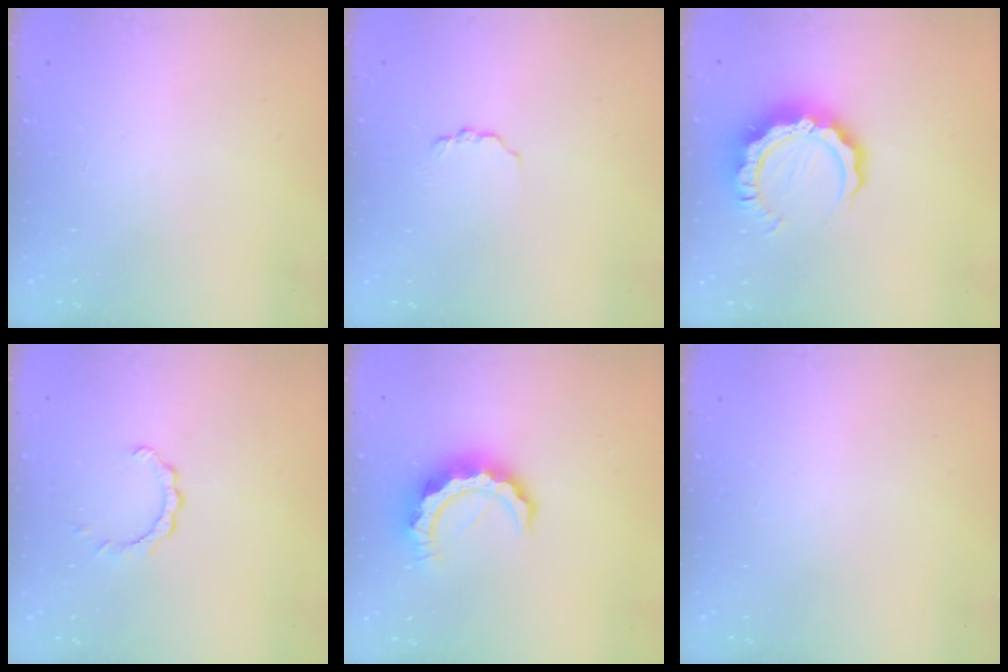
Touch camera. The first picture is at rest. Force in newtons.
{"total": 3.3, "press": 3.3, "slide": 0.3}
{"total": 10.4, "press": 10.3, "slide": 1.2}
{"total": 3.7, "press": 3.7, "slide": 0.4}
{"total": 9.5, "press": 9.5, "slide": 0.8}
{"total": 0.0}